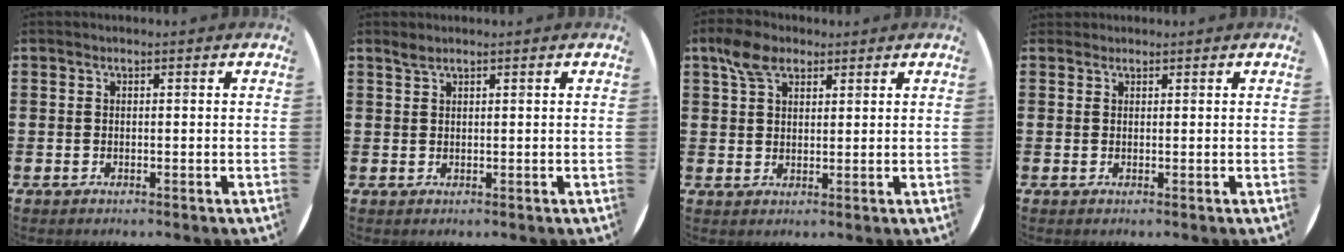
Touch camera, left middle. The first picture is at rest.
{"total": 1.0, "force": [1.0, 0.0, 0.4], "torque": [-0.008, 0.002, 0.017]}
{"total": 4.6, "force": [3.1, 2.5, 2.3], "torque": [-0.045, 0.007, 0.056]}
{"total": 0.6, "force": [0.6, 0.2, -0.2], "torque": [0.003, 0.003, 0.012]}